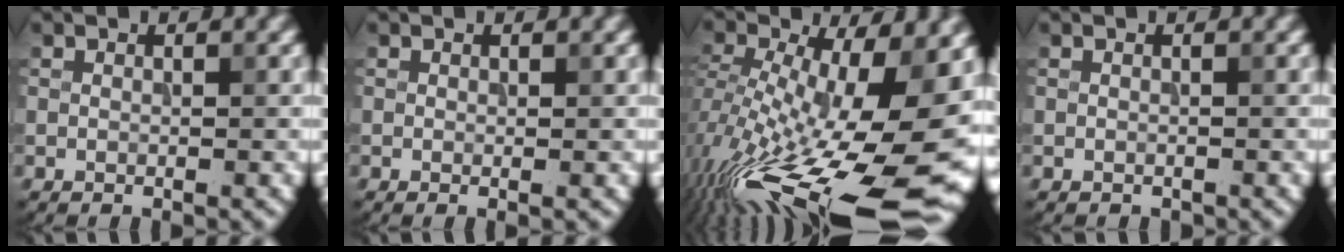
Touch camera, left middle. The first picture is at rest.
{"total": 0.8, "force": [0.0, 0.0, 0.8], "torque": [-0.010, -0.007, -0.002]}
{"total": 18.1, "force": [-5.4, 7.3, 15.7], "torque": [-0.278, -0.029, -0.085]}
{"total": 0.0}